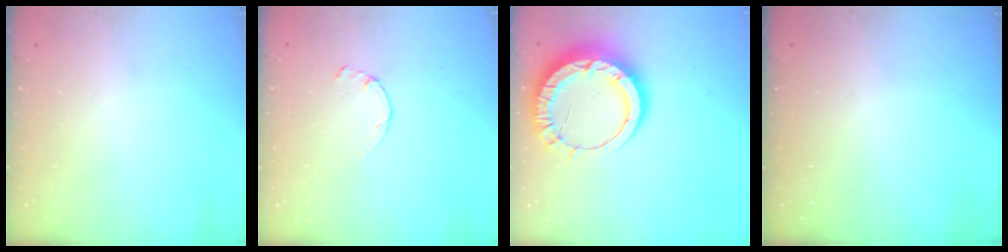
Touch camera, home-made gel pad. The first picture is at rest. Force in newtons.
{"total": 0.9, "press": 0.9, "slide": 0.3}
{"total": 14.9, "press": 14.8, "slide": 1.5}
{"total": 0.0}